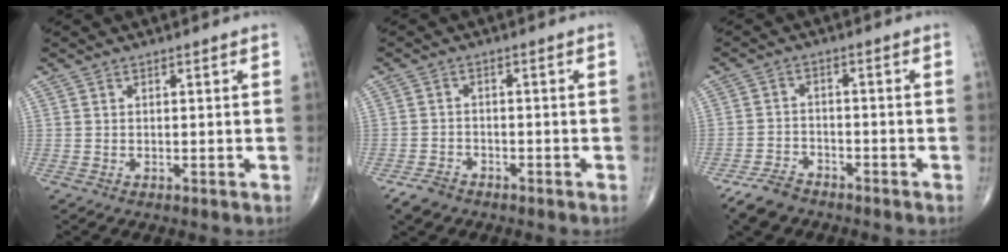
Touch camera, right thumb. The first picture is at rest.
{"total": 3.7, "force": [-2.7, 2.3, 1.0], "torque": [-0.021, 0.011, -0.046]}
{"total": 5.6, "force": [-4.4, 3.0, 1.7], "torque": [-0.034, 0.011, -0.084]}